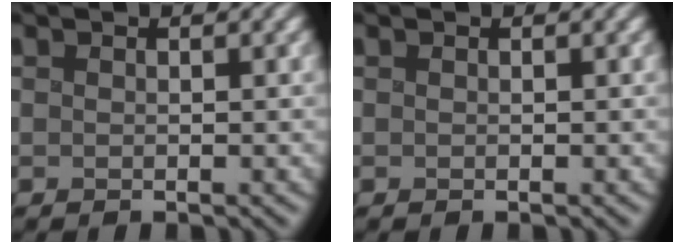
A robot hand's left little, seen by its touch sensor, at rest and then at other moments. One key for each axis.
{"total": 0.0}